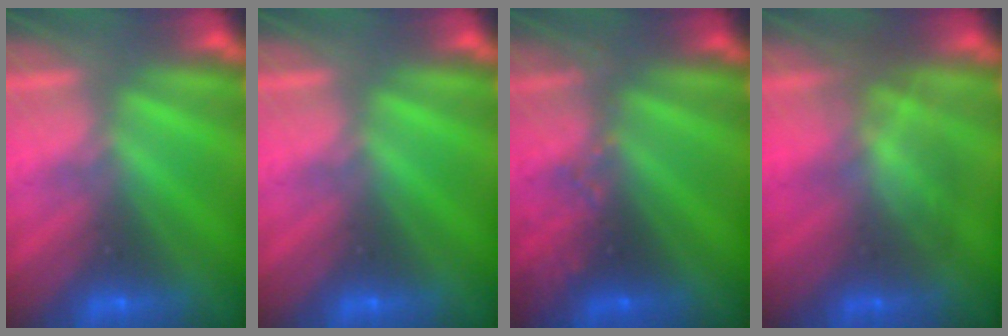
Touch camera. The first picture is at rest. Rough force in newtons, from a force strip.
{"total": 0.0}
{"total": 2.9}
{"total": 2.8}